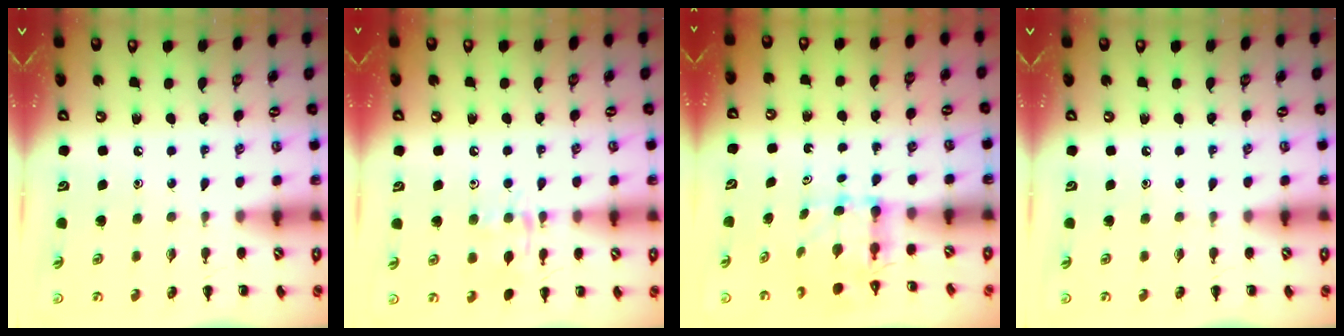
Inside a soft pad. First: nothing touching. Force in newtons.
{"total": 8.6, "press": 8.6, "slide": 0.5}
{"total": 5.1, "press": 5.1, "slide": 0.5}
{"total": 0.0}